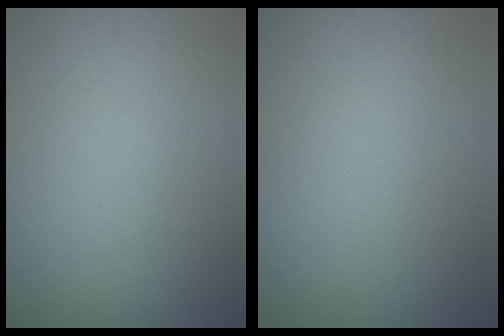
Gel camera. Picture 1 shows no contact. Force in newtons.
{"total": 0.0}